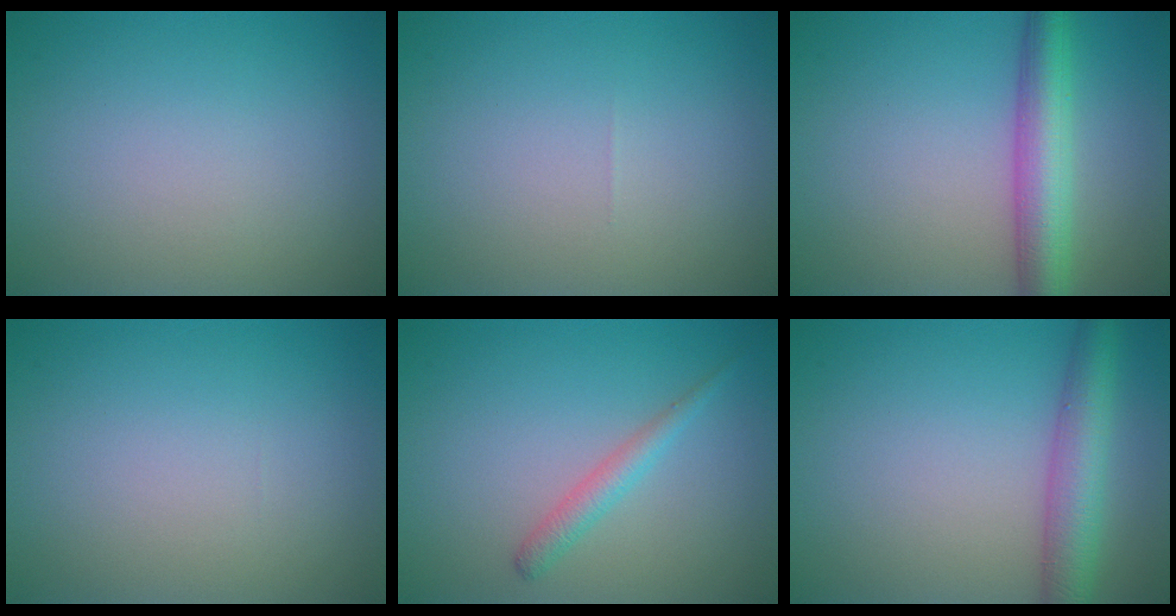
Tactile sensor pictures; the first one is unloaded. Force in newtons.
{"total": 0.0}
{"total": 5.4, "press": 5.4, "slide": 0.2}
{"total": 0.0}
{"total": 1.8, "press": 1.8, "slide": 0.1}
{"total": 4.7, "press": 4.6, "slide": 0.2}